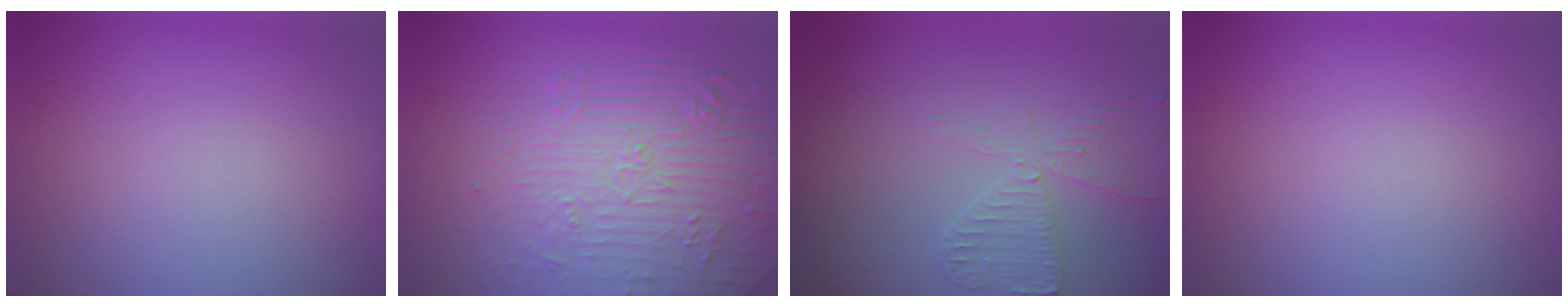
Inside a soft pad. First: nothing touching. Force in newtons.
{"total": 4.8, "press": 4.4, "slide": 1.9}
{"total": 3.1, "press": 2.8, "slide": 1.3}
{"total": 0.0}